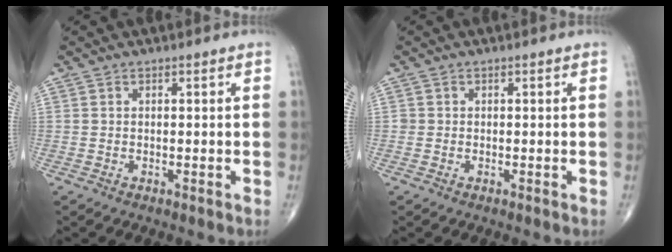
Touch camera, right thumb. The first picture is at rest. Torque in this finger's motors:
{"motor_torque": [0.02, 0.26, 0.19, -0.03, -0.02]}